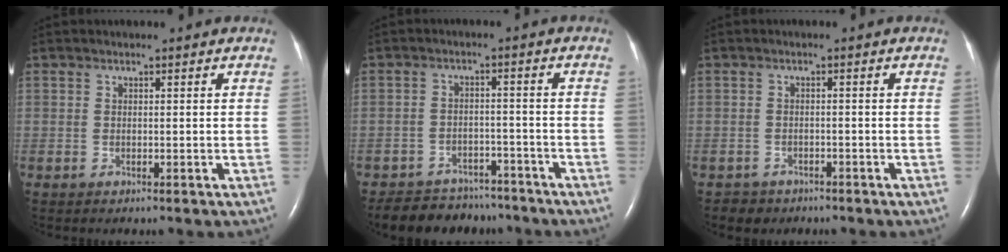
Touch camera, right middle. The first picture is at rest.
{"total": 10.7, "force": [-9.5, 4.5, 2.1], "torque": [-0.034, 0.006, -0.130]}
{"total": 2.4, "force": [-1.8, 1.6, -0.1], "torque": [-0.010, 0.005, -0.028]}